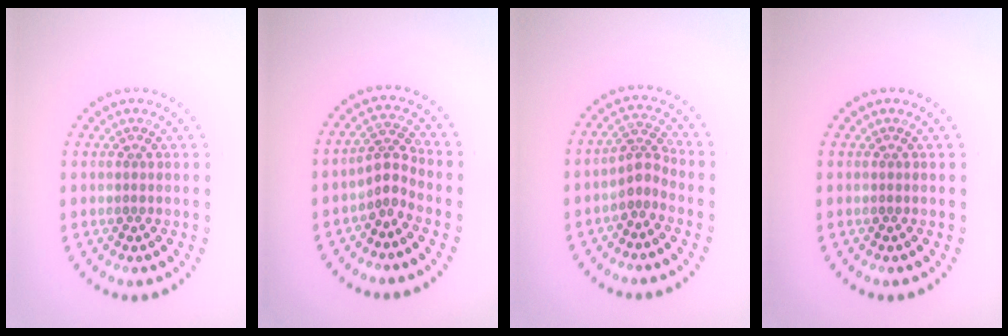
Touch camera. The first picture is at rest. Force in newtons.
{"total": 2.2, "press": 1.4, "slide": 1.7}
{"total": 2.2, "press": 1.6, "slide": 1.4}
{"total": 0.0}